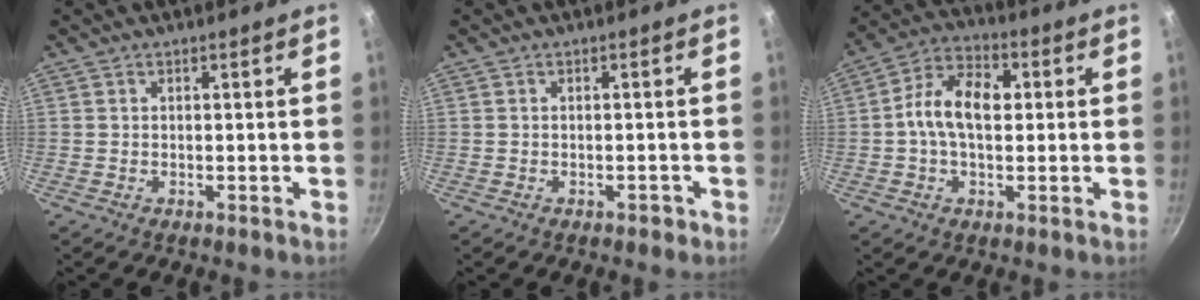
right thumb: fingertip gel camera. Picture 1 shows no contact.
{"total": 1.1, "force": [-0.7, 0.6, 0.6], "torque": [-0.006, 0.005, -0.011]}
{"total": 10.8, "force": [0.7, 6.7, 8.4], "torque": [-0.150, 0.026, 0.005]}